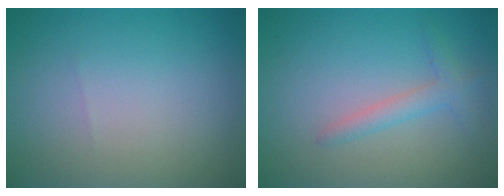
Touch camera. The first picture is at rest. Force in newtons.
{"total": 2.0, "press": 2.0, "slide": 0.1}